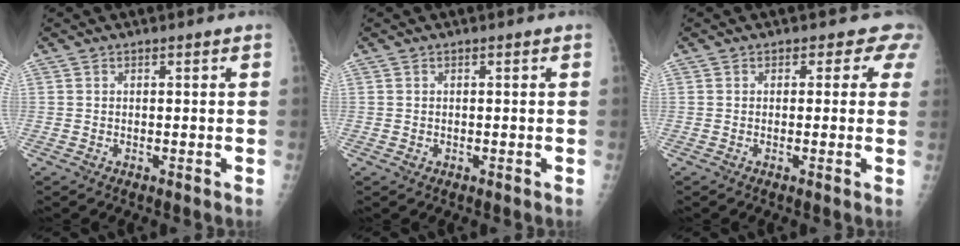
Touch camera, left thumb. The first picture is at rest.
{"total": 0.6, "force": [-0.2, 0.6, 0.2], "torque": [-0.002, 0.001, -0.001]}
{"total": 3.0, "force": [1.9, 2.3, 0.5], "torque": [0.025, -0.006, -0.004]}